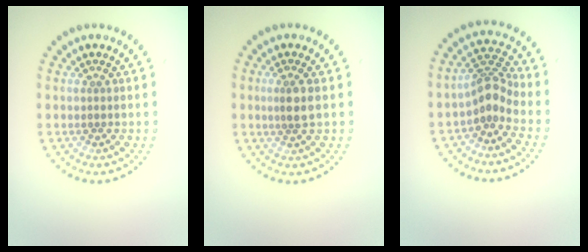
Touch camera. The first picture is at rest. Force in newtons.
{"total": 2.0, "press": 1.7, "slide": 1.0}
{"total": 2.9, "press": 2.1, "slide": 2.0}